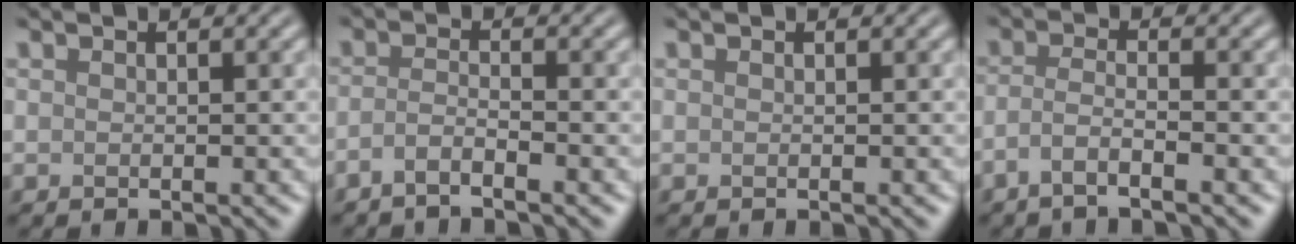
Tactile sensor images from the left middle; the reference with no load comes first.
{"total": 1.9, "force": [-1.3, 0.3, 1.3], "torque": [-0.024, -0.001, -0.035]}
{"total": 0.0}
{"total": 2.5, "force": [-1.5, 0.4, 1.9], "torque": [-0.037, 0.003, -0.042]}